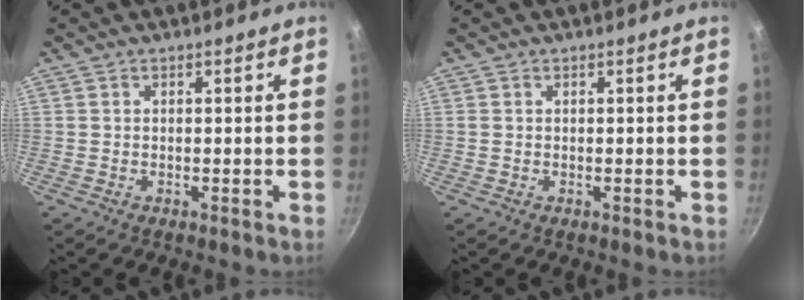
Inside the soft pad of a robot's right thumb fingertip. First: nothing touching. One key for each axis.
{"total": 0.0}